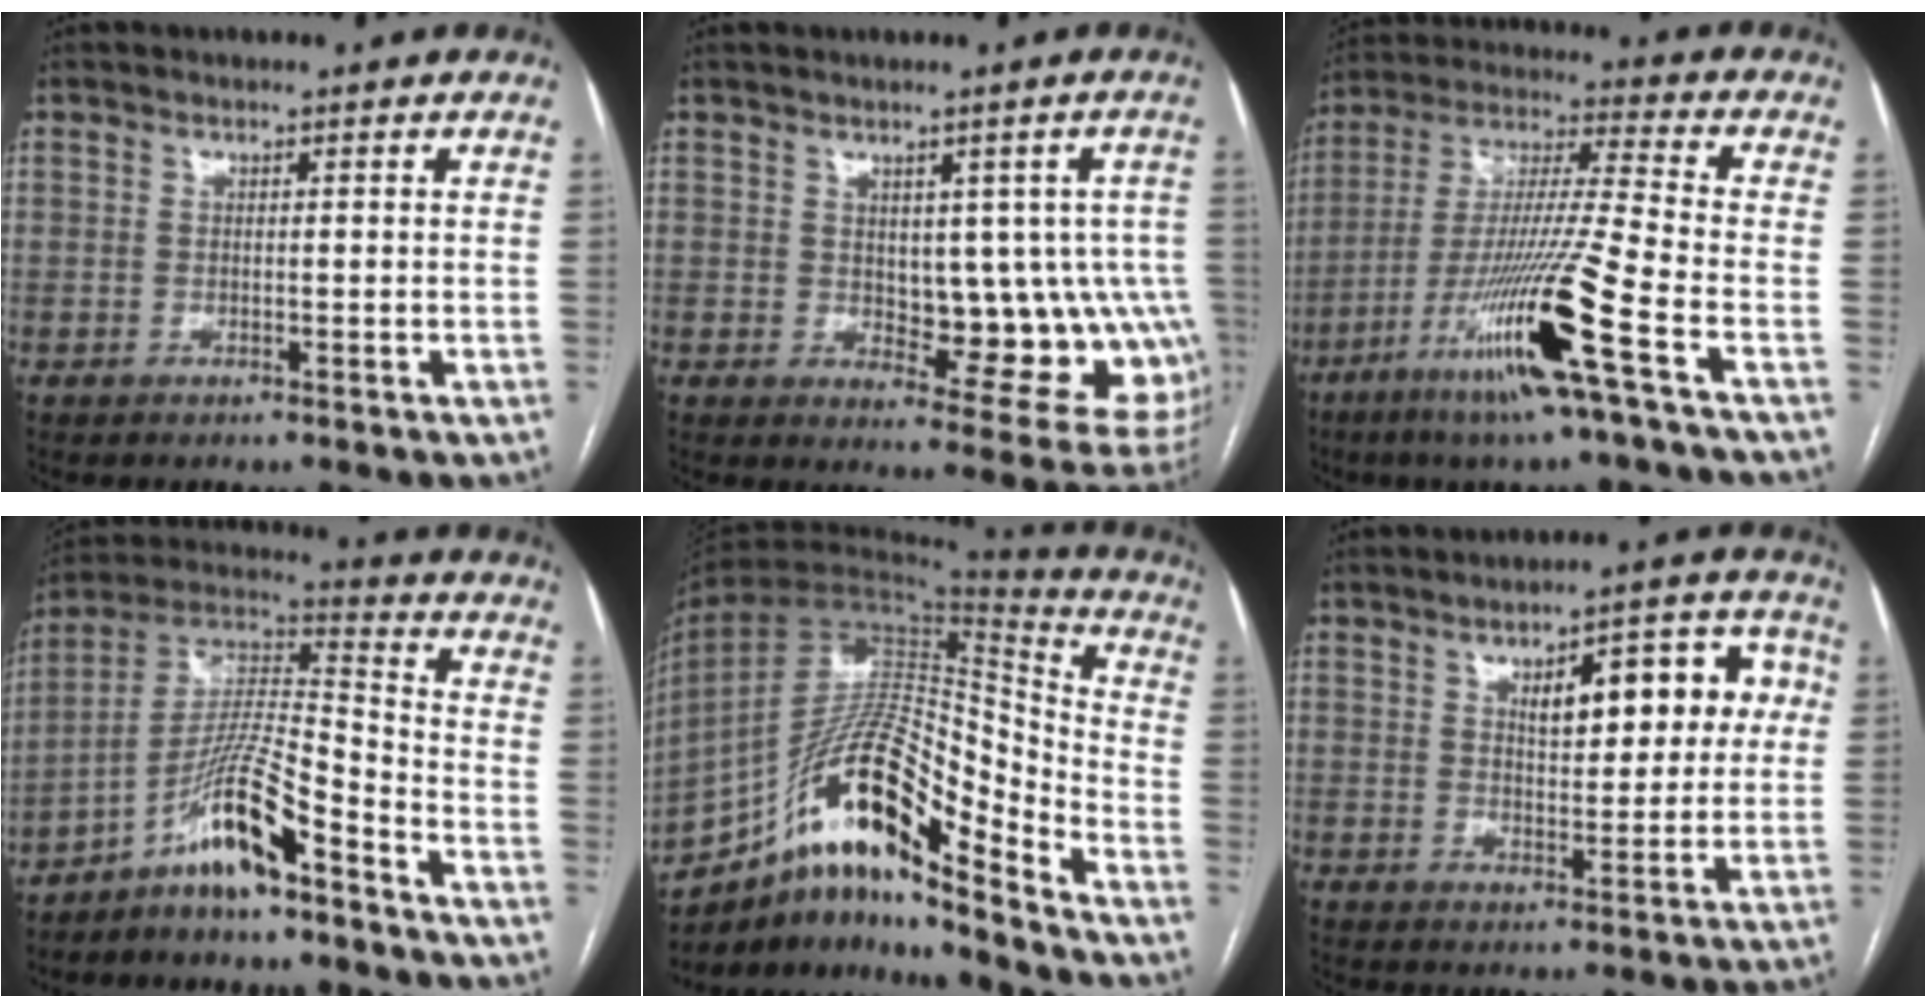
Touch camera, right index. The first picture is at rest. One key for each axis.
{"total": 12.1, "fx": 0.4, "fy": 5.8, "fz": 10.6, "tx": -0.106, "ty": 0.007, "tz": 0.019}
{"total": 16.9, "fx": -8.0, "fy": -1.5, "fz": 14.9, "tx": -0.303, "ty": -0.030, "tz": -0.152}
{"total": 11.8, "fx": -7.7, "fy": 1.3, "fz": 8.8, "tx": -0.177, "ty": 0.014, "tz": -0.146}
{"total": 20.1, "fx": -12.5, "fy": 4.1, "fz": 15.1, "tx": -0.277, "ty": 0.021, "tz": -0.215}
{"total": 10.6, "fx": 2.8, "fy": 4.3, "fz": 9.3, "tx": -0.114, "ty": 0.032, "tz": 0.039}